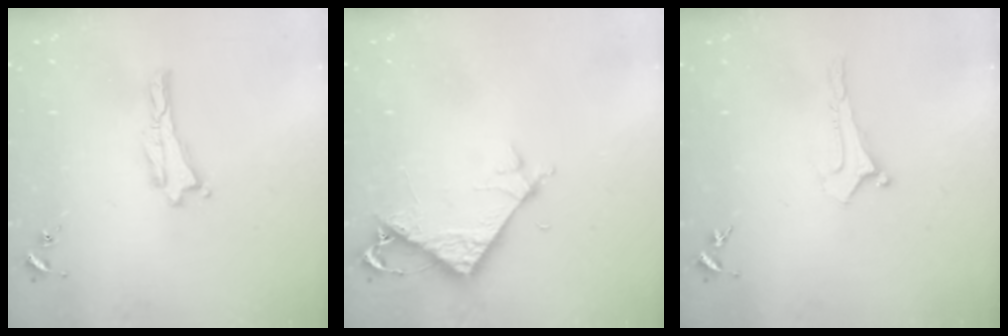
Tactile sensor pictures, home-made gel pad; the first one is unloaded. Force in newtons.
{"total": 5.1, "press": 5.0, "slide": 0.4}
{"total": 0.0}